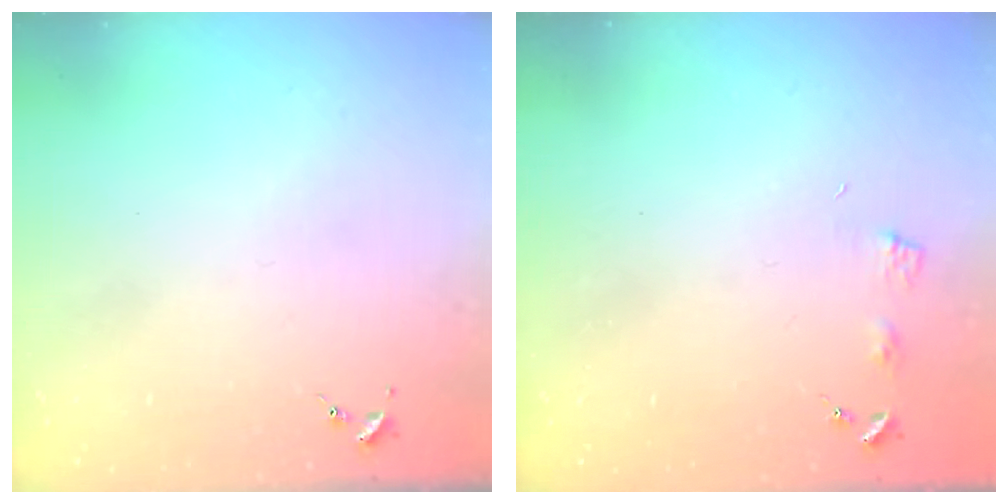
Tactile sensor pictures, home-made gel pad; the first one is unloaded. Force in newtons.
{"total": 3.9, "press": 3.9, "slide": 0.4}